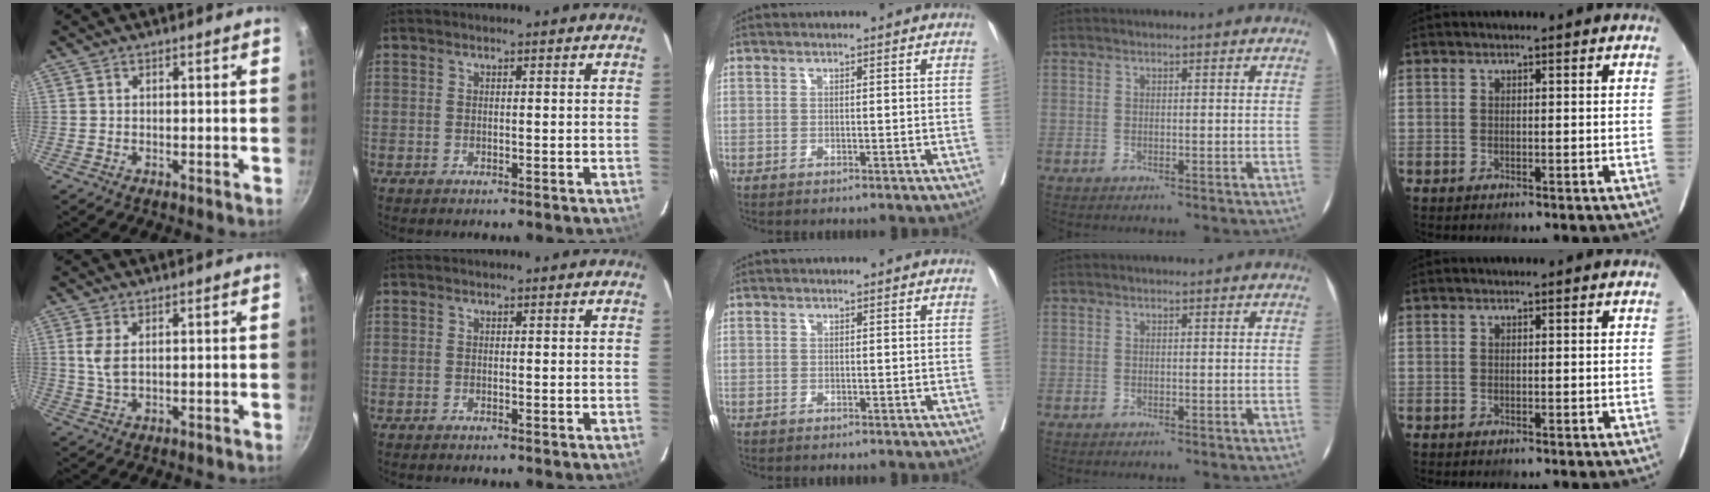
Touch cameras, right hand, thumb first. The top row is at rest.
{"thumb": {"total": 3.6, "force": [1.1, 1.5, 3.1], "torque": [-0.074, -0.002, 0.029]}, "index": {"total": 0.5, "force": [-0.5, 0.0, 0.2], "torque": [-0.005, -0.001, -0.007]}}